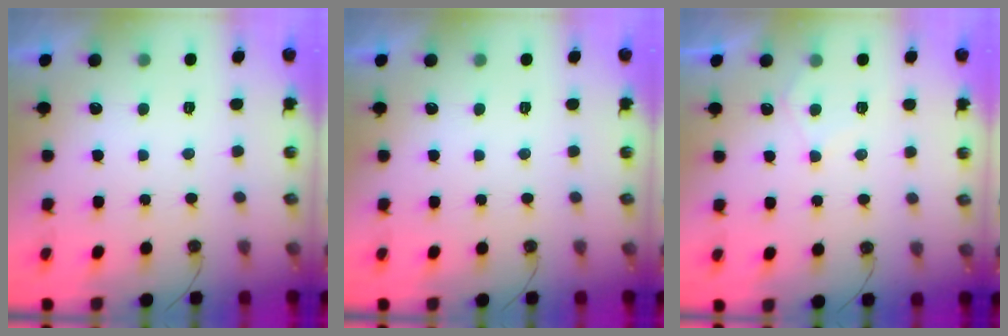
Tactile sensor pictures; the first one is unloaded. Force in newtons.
{"total": 0.0}
{"total": 6.5, "press": 6.5, "slide": 0.7}